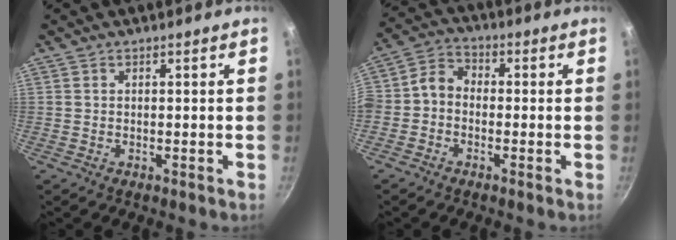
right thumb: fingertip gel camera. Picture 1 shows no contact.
{"total": 5.5, "force": [-1.4, 4.3, 3.2], "torque": [-0.051, 0.028, -0.046]}